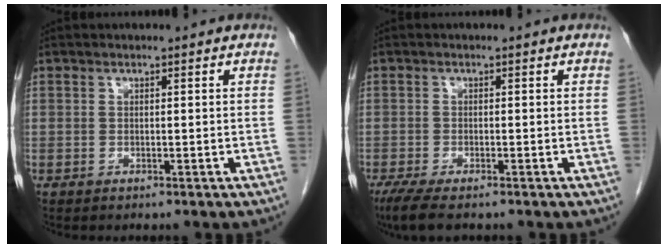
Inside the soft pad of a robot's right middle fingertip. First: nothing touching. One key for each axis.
{"total": 4.6, "fx": -3.4, "fy": 0.9, "fz": 3.0, "tx": -0.058, "ty": -0.014, "tz": -0.054}